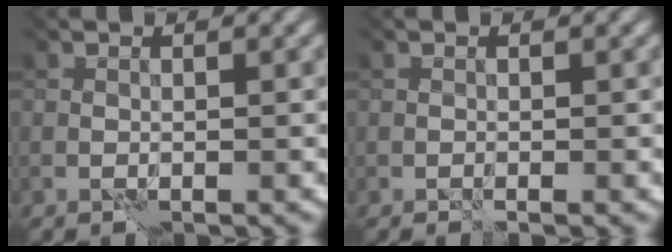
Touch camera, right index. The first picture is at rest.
{"total": 0.0}